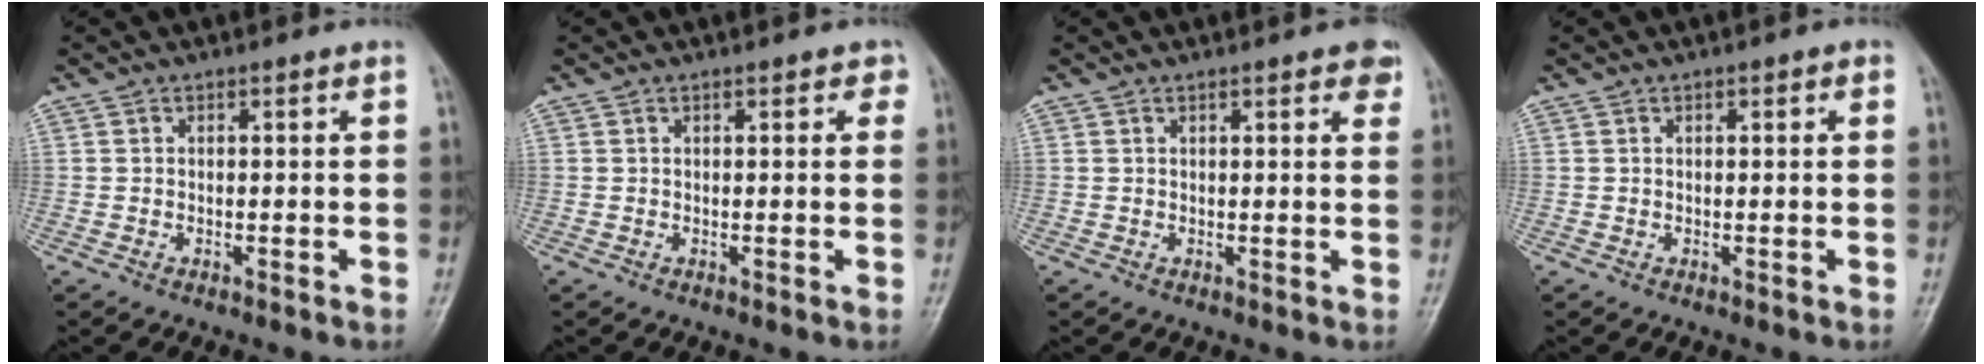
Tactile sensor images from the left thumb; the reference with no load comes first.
{"total": 1.8, "force": [1.0, 1.0, 1.1], "torque": [0.001, 0.000, 0.007]}
{"total": 4.0, "force": [2.4, 1.1, 3.0], "torque": [-0.022, -0.003, 0.024]}
{"total": 1.2, "force": [0.5, 0.5, 1.0], "torque": [-0.010, 0.002, 0.005]}